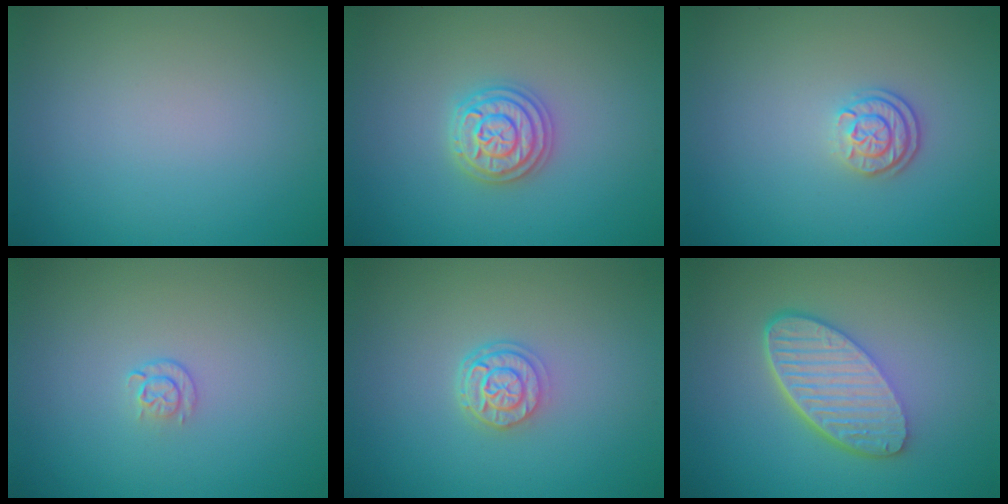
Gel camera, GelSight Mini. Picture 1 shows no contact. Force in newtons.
{"total": 3.7, "press": 3.6, "slide": 0.5}
{"total": 2.5, "press": 2.0, "slide": 1.5}
{"total": 1.1, "press": 0.6, "slide": 0.9}
{"total": 2.9, "press": 2.3, "slide": 1.8}
{"total": 6.2, "press": 4.4, "slide": 4.3}